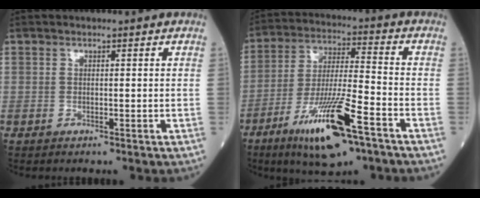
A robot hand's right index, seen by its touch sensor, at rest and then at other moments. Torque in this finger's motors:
{"motor_torque": [1.11, -1.03, 0.27, 0.21]}